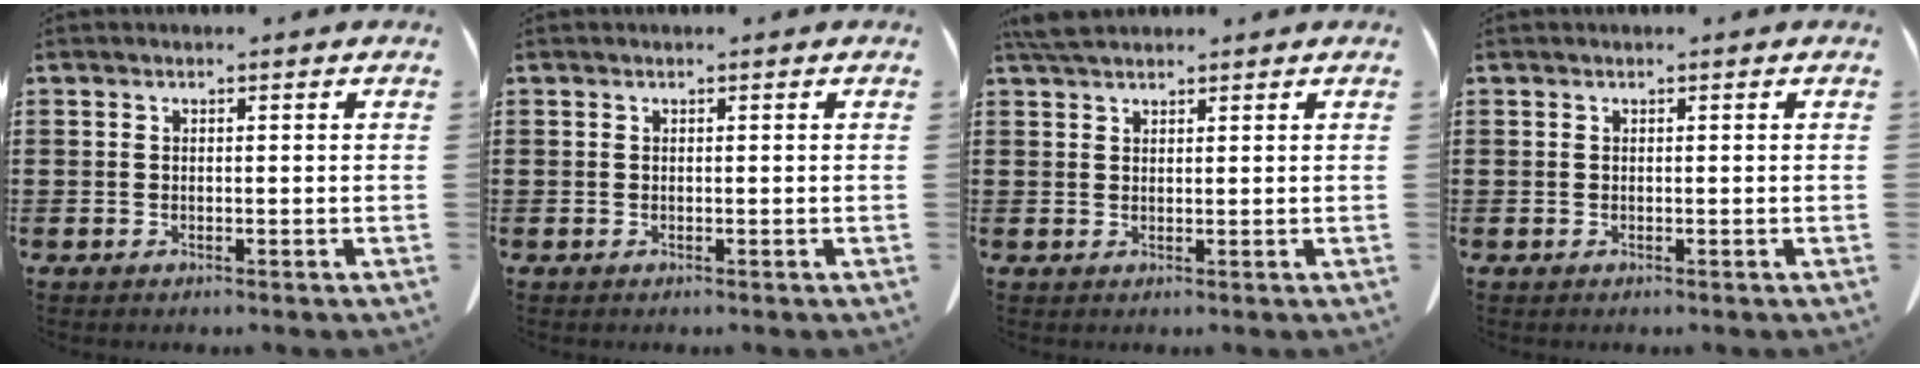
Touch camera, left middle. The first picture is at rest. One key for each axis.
{"total": 0.0}
{"total": 3.2, "fx": 2.7, "fy": 0.8, "fz": 1.5, "tx": -0.039, "ty": 0.001, "tz": 0.053}
{"total": 0.0}